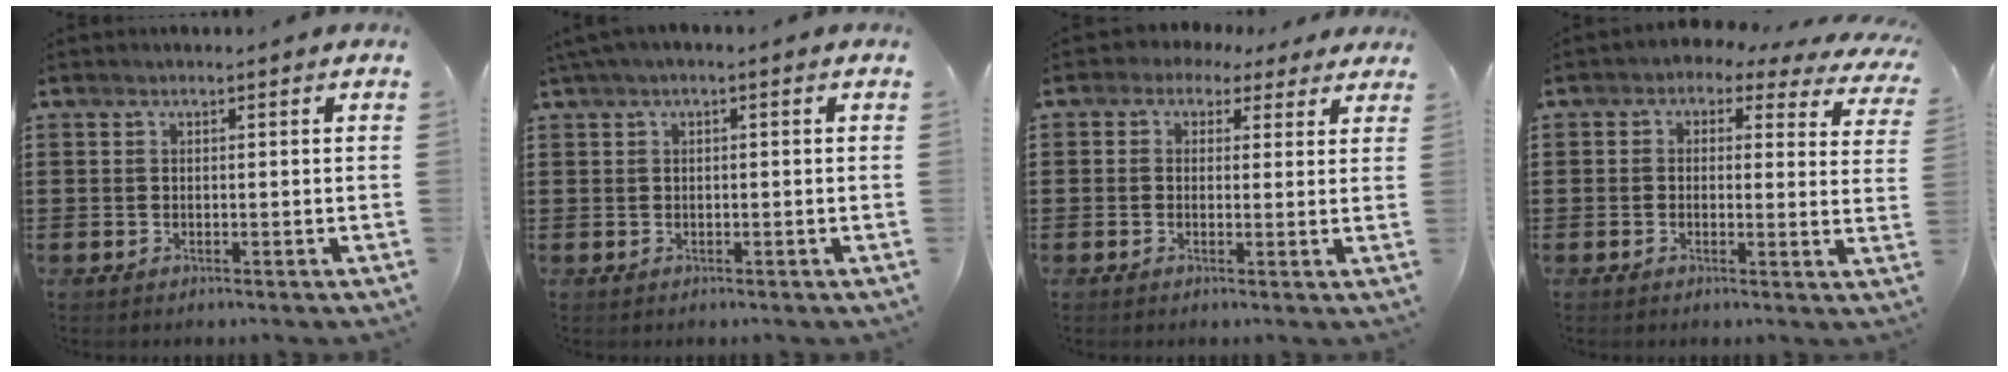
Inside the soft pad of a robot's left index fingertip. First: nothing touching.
{"total": 1.2, "force": [-0.4, 0.2, 1.1], "torque": [-0.016, -0.004, -0.008]}
{"total": 2.0, "force": [0.9, 1.6, 0.7], "torque": [-0.023, 0.005, 0.015]}
{"total": 1.8, "force": [0.5, 1.3, 1.2], "torque": [-0.031, -0.005, 0.002]}